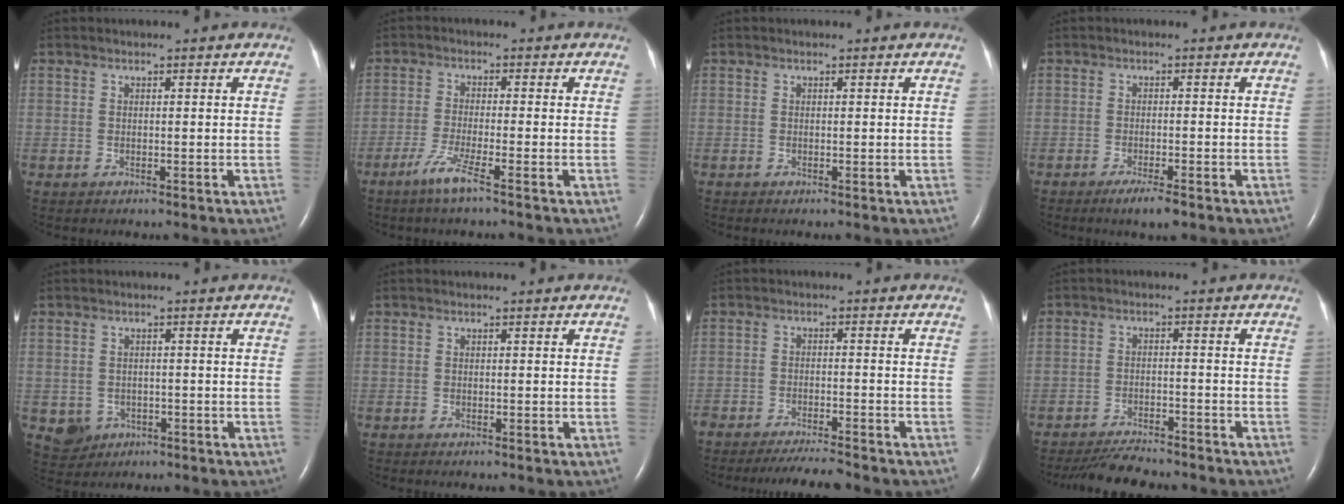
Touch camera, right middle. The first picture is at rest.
{"total": 4.4, "force": [-2.8, -0.5, 3.3], "torque": [-0.071, -0.010, -0.060]}
{"total": 0.0}
{"total": 3.2, "force": [-2.2, 0.2, 2.4], "torque": [-0.040, -0.007, -0.037]}
{"total": 4.2, "force": [-1.5, 3.8, 1.1], "torque": [-0.021, 0.002, -0.013]}
{"total": 0.0}
{"total": 6.8, "force": [-6.3, 0.4, 2.4], "torque": [-0.034, -0.016, -0.102]}
{"total": 7.4, "force": [-6.9, 0.6, 2.6], "torque": [-0.040, -0.021, -0.115]}